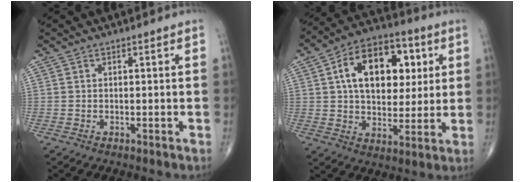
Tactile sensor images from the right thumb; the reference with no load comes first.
{"total": 18.1, "force": [4.6, 11.3, 13.3], "torque": [-0.174, 0.006, 0.071]}